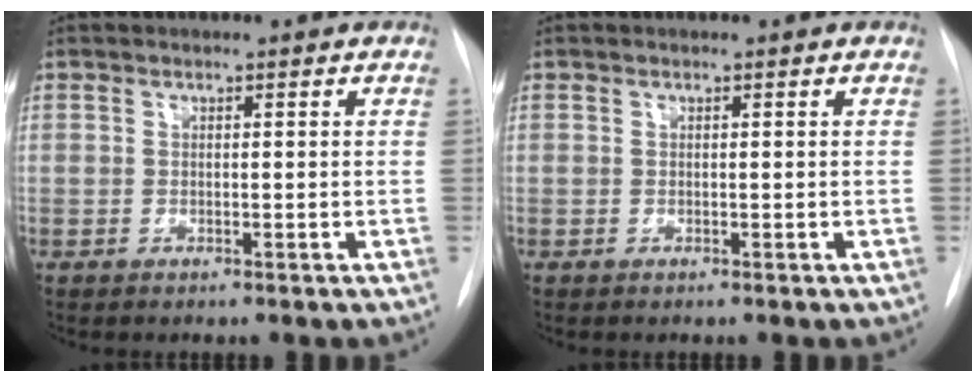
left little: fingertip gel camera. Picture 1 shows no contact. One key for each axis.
{"total": 0.0}